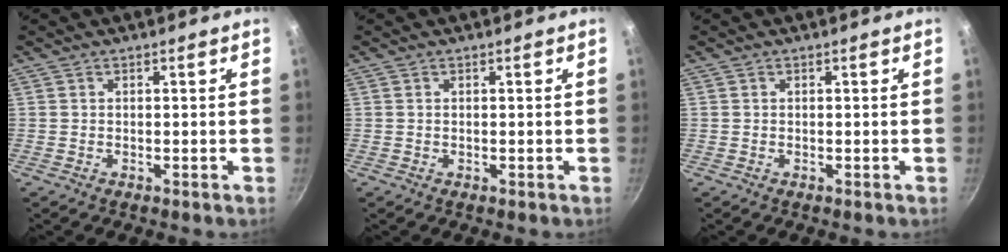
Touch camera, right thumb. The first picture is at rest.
{"total": 0.0}
{"total": 0.0}